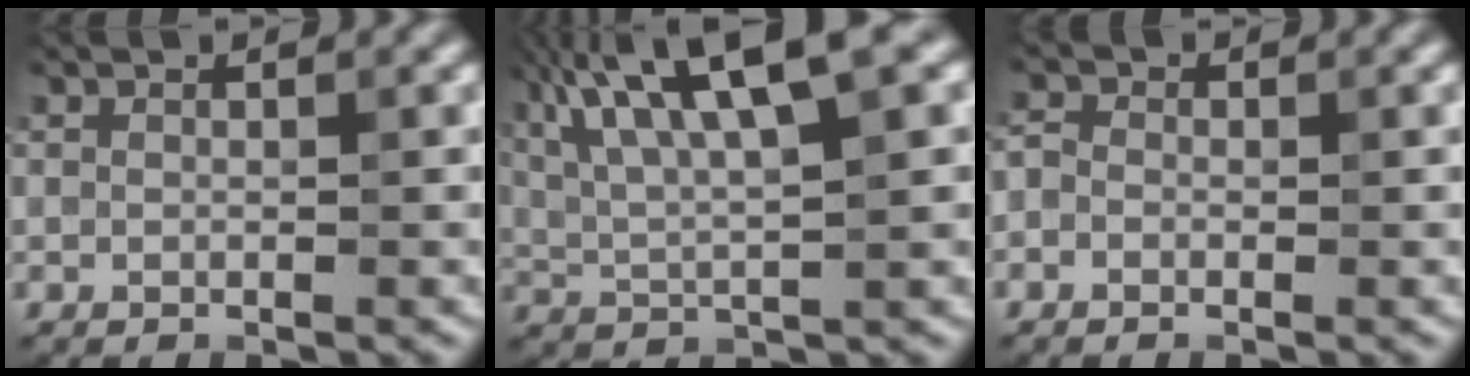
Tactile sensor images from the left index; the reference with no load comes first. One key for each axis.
{"total": 11.5, "fx": 5.4, "fy": 3.0, "fz": 9.6, "tx": -0.165, "ty": 0.023, "tz": 0.089}
{"total": 1.4, "fx": -0.5, "fy": 1.1, "fz": 0.7, "tx": -0.009, "ty": 0.002, "tz": -0.016}